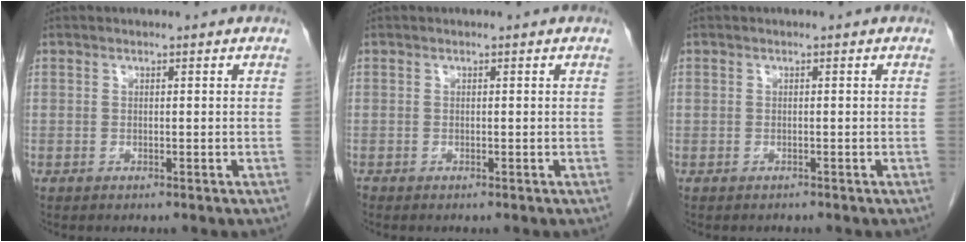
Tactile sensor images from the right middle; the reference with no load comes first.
{"total": 0.0}
{"total": 0.5, "force": [-0.4, 0.4, 0.2], "torque": [-0.013, -0.002, -0.008]}